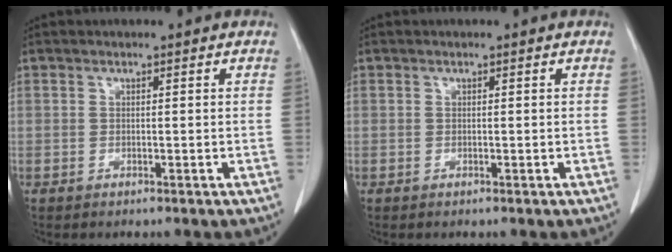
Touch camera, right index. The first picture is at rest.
{"total": 0.0}